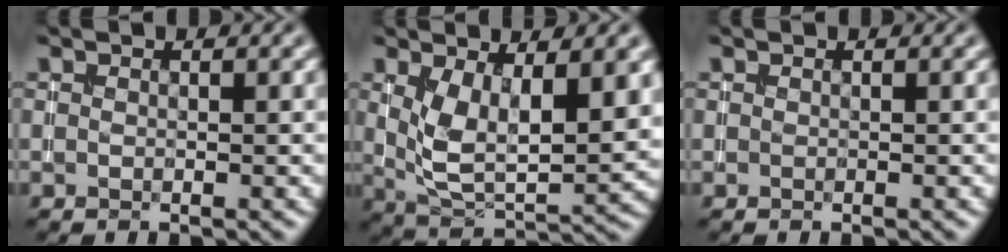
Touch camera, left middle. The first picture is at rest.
{"total": 7.8, "force": [1.7, 3.6, 6.7], "torque": [-0.132, -0.013, 0.036]}
{"total": 0.0}